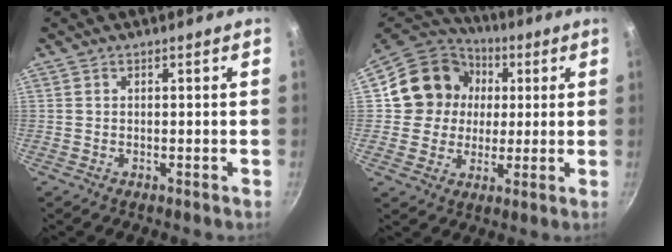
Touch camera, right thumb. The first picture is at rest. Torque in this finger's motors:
{"motor_torque": [0.05, 1.17, 0.51, -0.51, 0.10]}